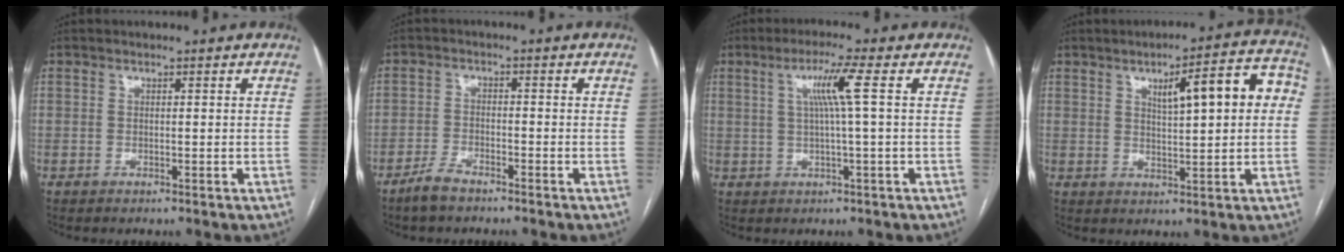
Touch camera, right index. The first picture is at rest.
{"total": 3.4, "force": [-2.9, 1.0, 1.4], "torque": [-0.032, -0.001, -0.056]}
{"total": 5.6, "force": [1.4, -1.1, 5.3], "torque": [-0.097, 0.006, 0.027]}
{"total": 10.6, "force": [2.4, 2.1, 10.1], "torque": [-0.136, 0.029, 0.033]}